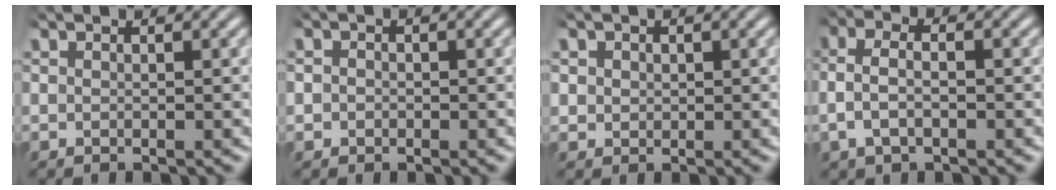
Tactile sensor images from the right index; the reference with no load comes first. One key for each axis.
{"total": 1.1, "fx": -0.5, "fy": 1.0, "fz": 0.0, "tx": -0.002, "ty": -0.007, "tz": -0.008}
{"total": 1.7, "fx": 0.6, "fy": 1.5, "fz": 0.6, "tx": -0.021, "ty": -0.007, "tz": 0.016}
{"total": 3.8, "fx": -0.5, "fy": 2.3, "fz": 3.0, "tx": -0.072, "ty": -0.008, "tz": -0.005}